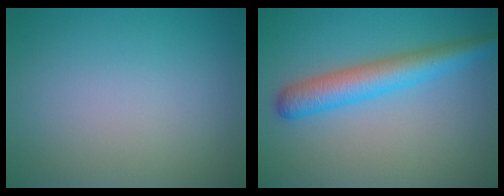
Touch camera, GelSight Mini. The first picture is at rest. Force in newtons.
{"total": 4.7, "press": 4.7, "slide": 0.2}